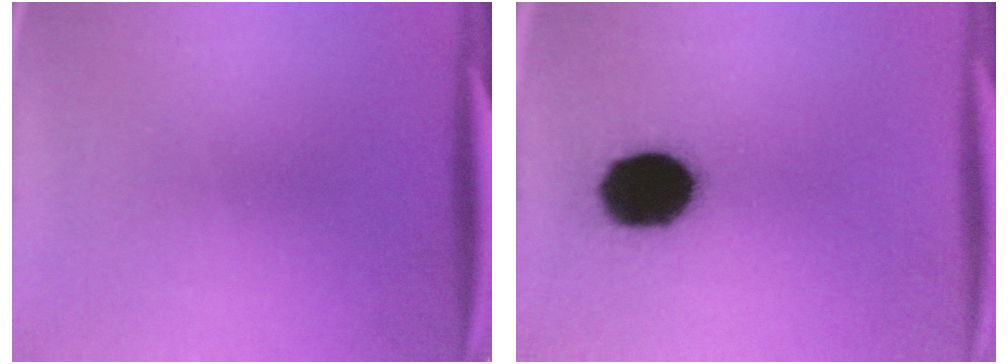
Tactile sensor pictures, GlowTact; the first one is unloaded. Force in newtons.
{"total": 17.9}